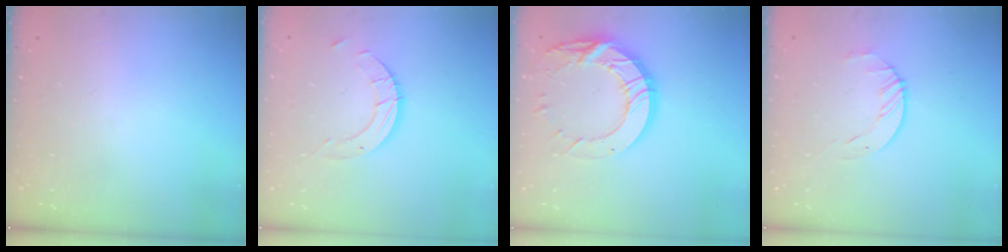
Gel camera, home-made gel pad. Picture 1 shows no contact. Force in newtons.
{"total": 5.6, "press": 5.6, "slide": 0.1}
{"total": 15.8, "press": 15.8, "slide": 1.1}
{"total": 3.5, "press": 3.4, "slide": 0.4}